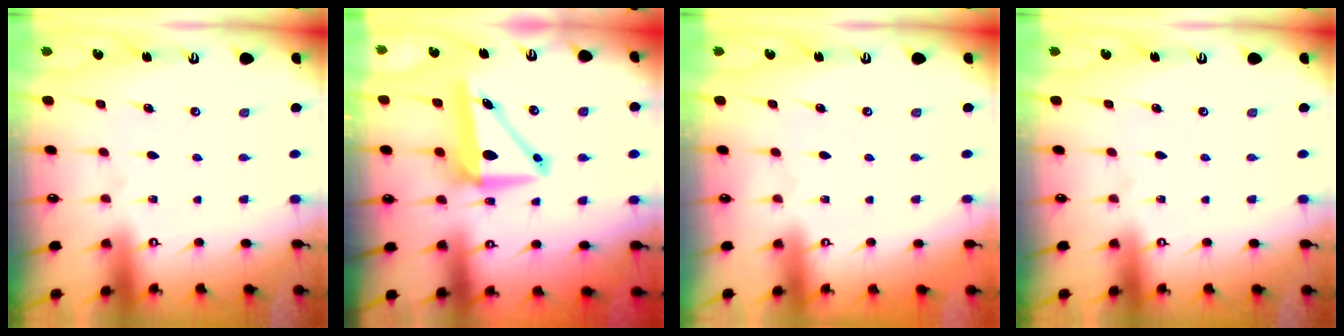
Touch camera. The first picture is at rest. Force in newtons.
{"total": 8.5, "press": 8.2, "slide": 2.2}
{"total": 0.0}
{"total": 0.0}